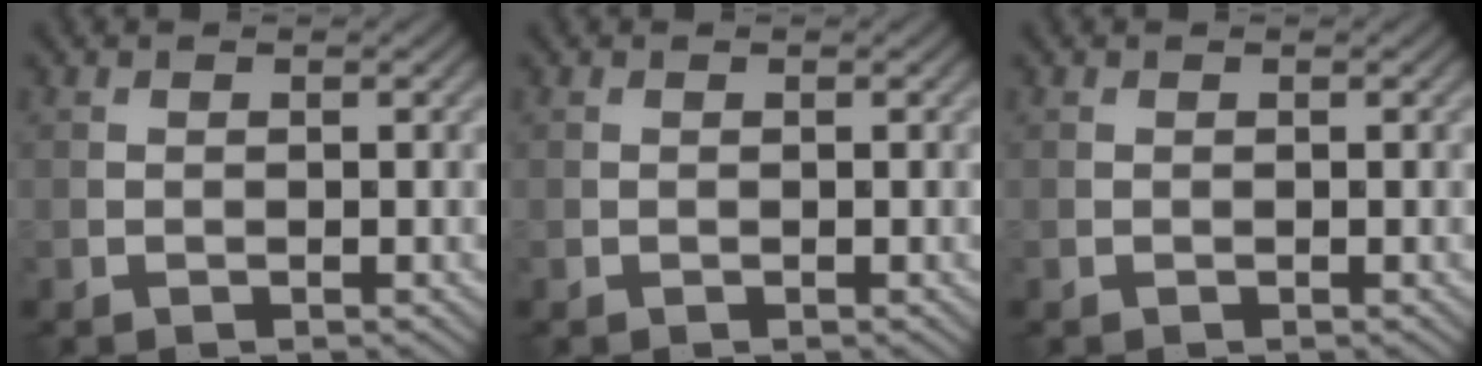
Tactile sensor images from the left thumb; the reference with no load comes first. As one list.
[{"total": 0.0}, {"total": 0.0}]